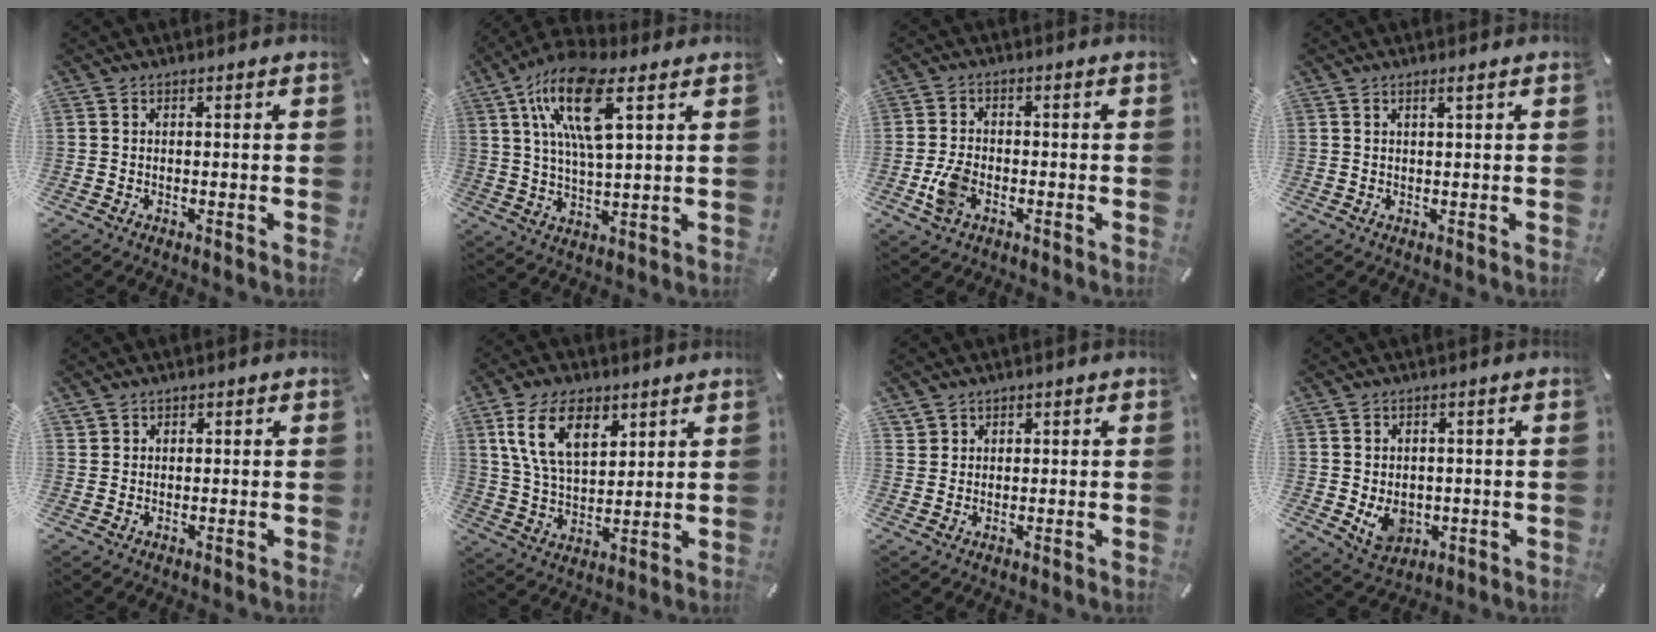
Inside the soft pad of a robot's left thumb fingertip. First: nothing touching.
{"total": 15.4, "force": [7.5, 5.0, 12.5], "torque": [-0.261, -0.014, 0.127]}
{"total": 5.9, "force": [-1.9, 3.9, 3.9], "torque": [-0.097, 0.002, -0.040]}
{"total": 1.4, "force": [0.7, 0.1, 1.2], "torque": [-0.024, -0.001, 0.012]}
{"total": 2.0, "force": [1.3, 1.6, 0.0], "torque": [0.007, -0.002, 0.023]}
{"total": 13.7, "force": [7.0, 7.8, 8.8], "torque": [-0.197, -0.008, 0.126]}
{"total": 2.9, "force": [1.8, 2.2, -0.2], "torque": [0.005, -0.006, 0.034]}
{"total": 6.3, "force": [-0.4, 5.4, 3.3], "torque": [-0.047, 0.000, -0.002]}